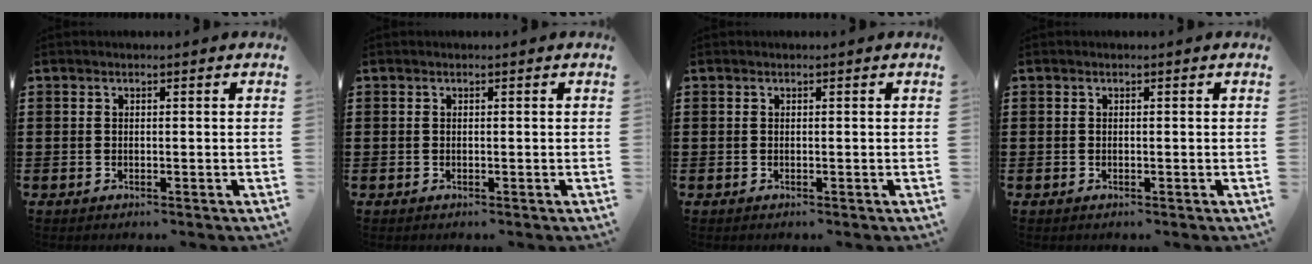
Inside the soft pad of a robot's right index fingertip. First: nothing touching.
{"total": 0.0}
{"total": 0.0}
{"total": 0.0}